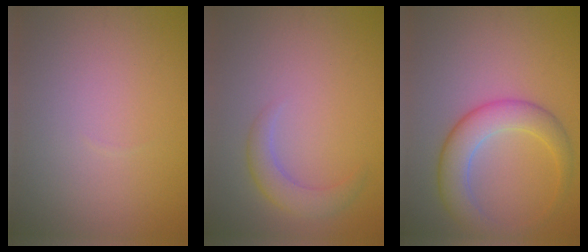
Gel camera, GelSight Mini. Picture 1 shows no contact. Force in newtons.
{"total": 2.5, "press": 2.5, "slide": 0.1}
{"total": 5.1, "press": 5.1, "slide": 0.1}